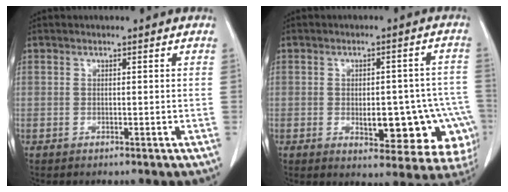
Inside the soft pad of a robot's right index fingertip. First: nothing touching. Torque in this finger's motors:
{"motor_torque": [0.62, 0.13, 0.21, 0.03]}